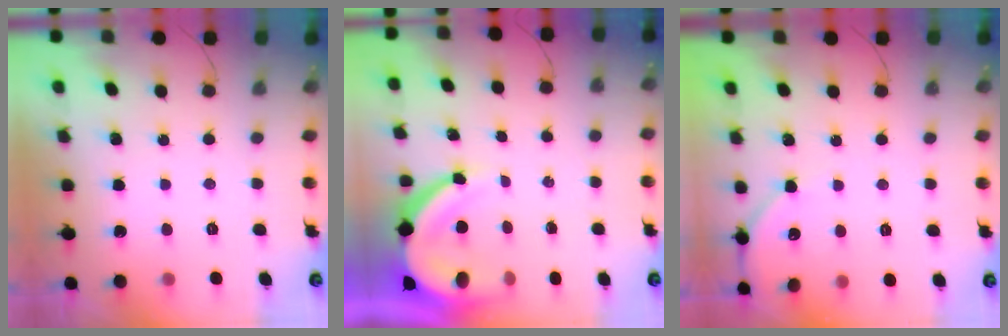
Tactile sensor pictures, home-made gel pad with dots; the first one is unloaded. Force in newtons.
{"total": 10.0, "press": 10.0, "slide": 1.2}
{"total": 5.1, "press": 5.1, "slide": 0.8}